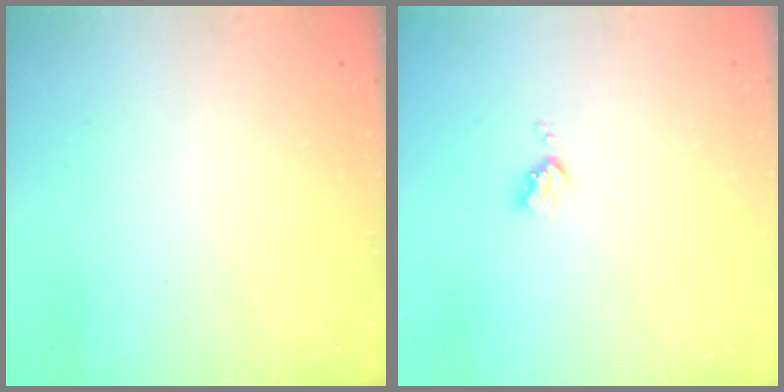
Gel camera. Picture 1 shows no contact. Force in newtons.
{"total": 3.6, "press": 3.6, "slide": 0.6}